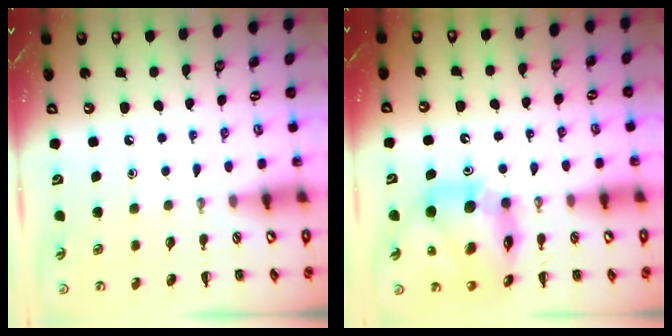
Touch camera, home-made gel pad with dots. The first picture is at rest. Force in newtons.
{"total": 13.7, "press": 13.1, "slide": 3.9}